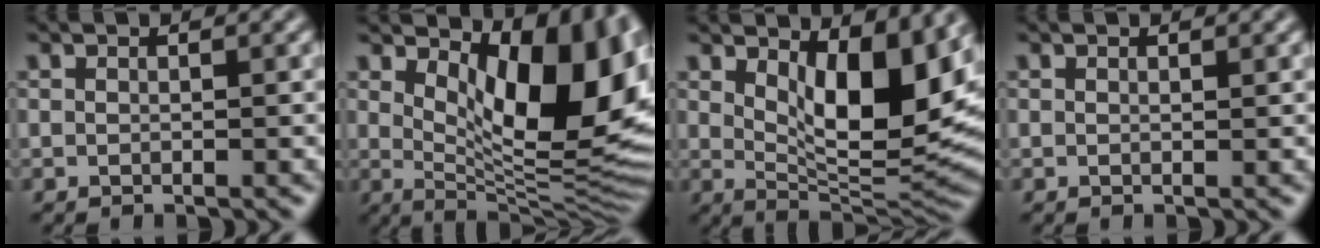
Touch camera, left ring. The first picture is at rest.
{"total": 13.0, "force": [4.0, 5.5, 11.0], "torque": [-0.138, -0.008, 0.070]}
{"total": 9.6, "force": [2.9, 3.9, 8.3], "torque": [-0.127, -0.020, 0.053]}
{"total": 0.0}